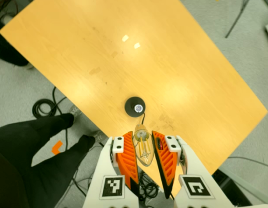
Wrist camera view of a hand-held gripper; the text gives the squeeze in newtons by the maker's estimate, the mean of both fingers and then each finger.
{"total": 15.9, "left": 17.8, "right": 14.0}